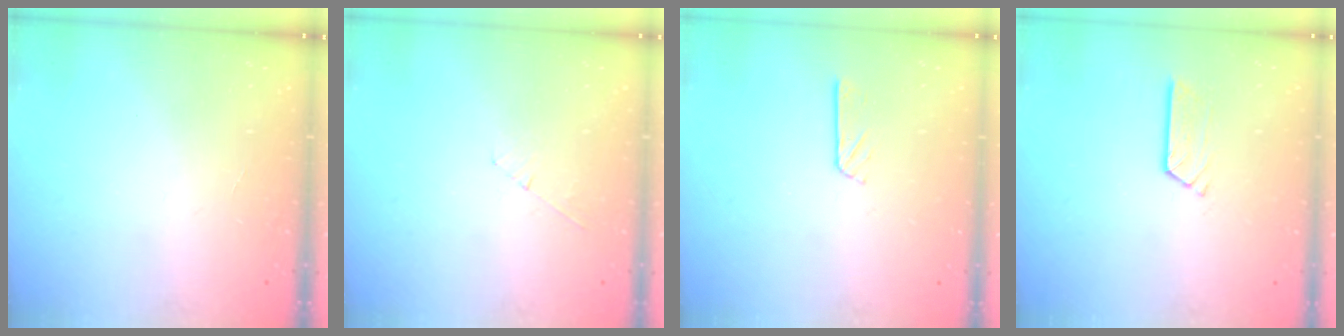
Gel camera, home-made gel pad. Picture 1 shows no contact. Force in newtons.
{"total": 3.6, "press": 3.5, "slide": 0.4}
{"total": 2.8, "press": 2.8, "slide": 0.2}
{"total": 5.3, "press": 5.3, "slide": 0.4}